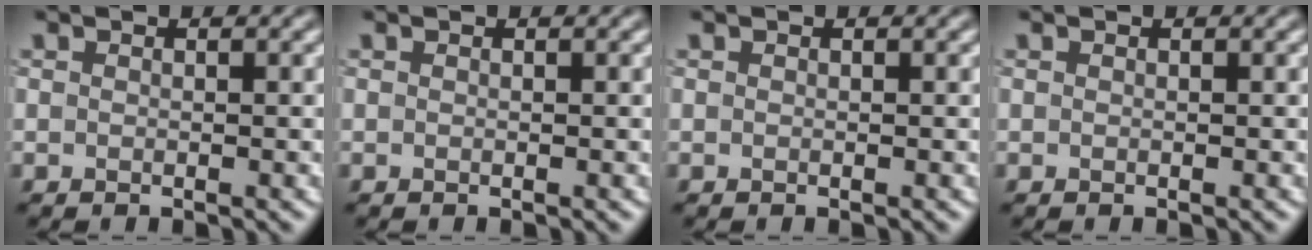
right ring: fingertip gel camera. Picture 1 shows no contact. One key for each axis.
{"total": 0.0}
{"total": 0.0}
{"total": 0.0}